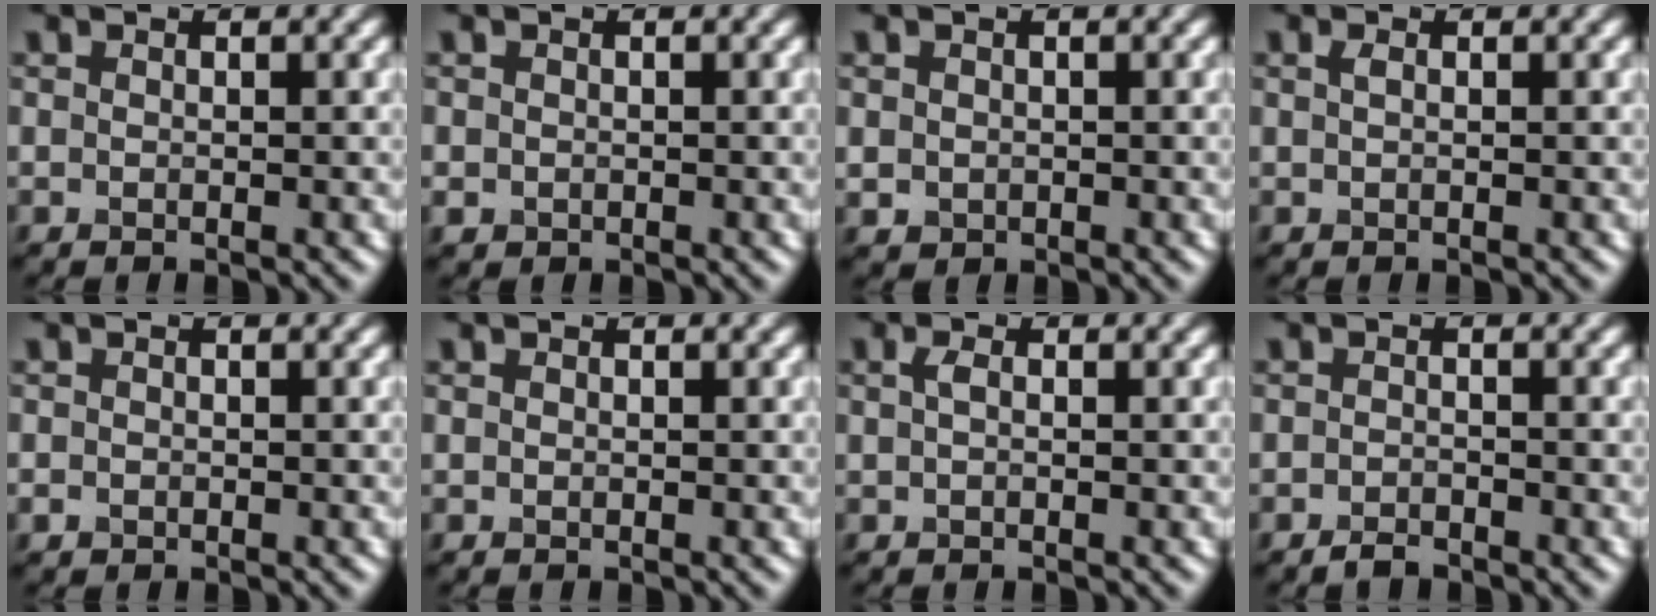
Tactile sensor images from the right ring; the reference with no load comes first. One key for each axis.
{"total": 0.8, "fx": -0.1, "fy": 0.7, "fz": 0.2, "tx": 0.002, "ty": -0.005, "tz": -0.005}
{"total": 0.9, "fx": 0.1, "fy": 0.9, "fz": 0.3, "tx": -0.001, "ty": -0.005, "tz": 0.002}
{"total": 0.5, "fx": 0.2, "fy": 0.2, "fz": 0.4, "tx": -0.012, "ty": 0.003, "tz": 0.004}
{"total": 0.7, "fx": -0.3, "fy": 0.5, "fz": 0.2, "tx": 0.000, "ty": -0.005, "tz": -0.006}
{"total": 0.0}
{"total": 0.8, "fx": 0.1, "fy": 0.3, "fz": 0.7, "tx": -0.019, "ty": 0.001, "tz": 0.001}
{"total": 1.3, "fx": -1.1, "fy": 0.4, "fz": 0.5, "tx": -0.007, "ty": 0.001, "tz": -0.022}